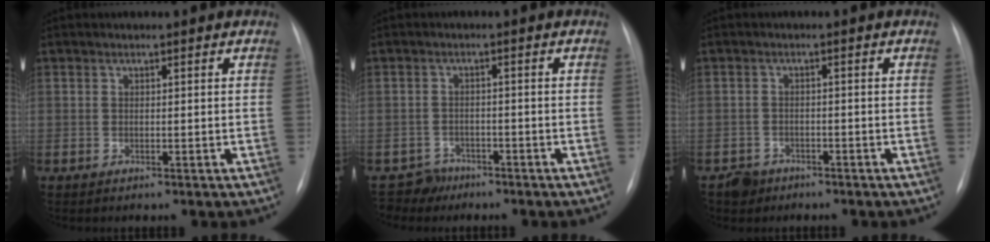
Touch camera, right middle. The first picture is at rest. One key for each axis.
{"total": 3.1, "fx": -2.4, "fy": 1.7, "fz": -0.9, "tx": 0.015, "ty": 0.003, "tz": -0.043}
{"total": 2.7, "fx": -1.9, "fy": 2.0, "fz": -0.1, "tx": -0.003, "ty": 0.008, "tz": -0.030}